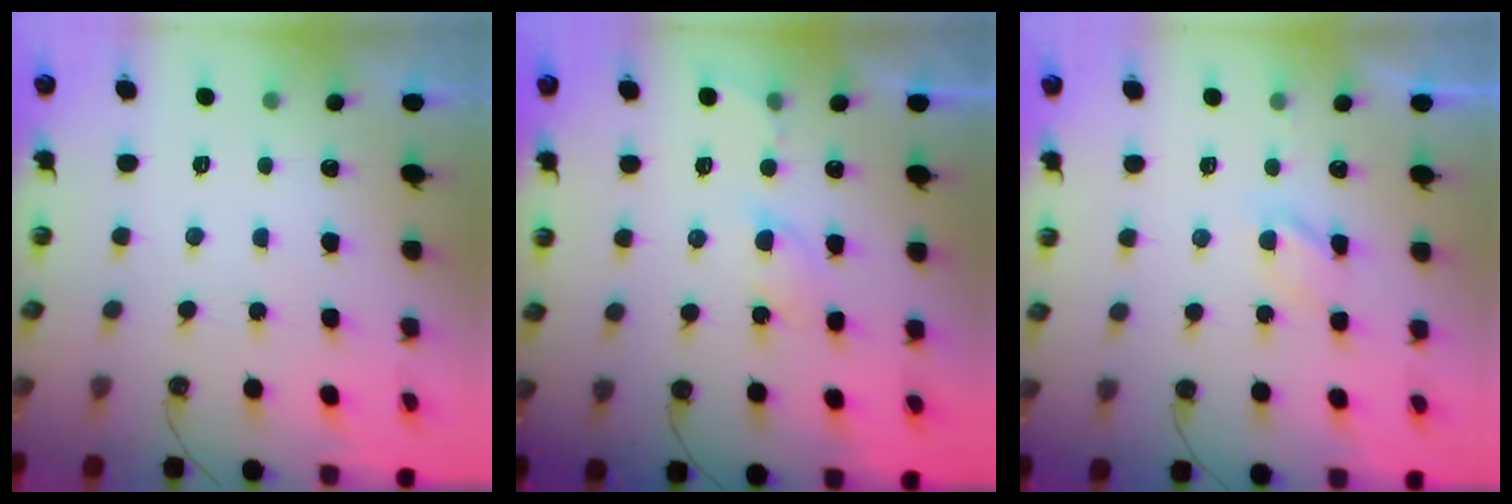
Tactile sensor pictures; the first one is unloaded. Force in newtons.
{"total": 3.6, "press": 3.5, "slide": 0.5}
{"total": 3.9, "press": 3.9, "slide": 0.6}